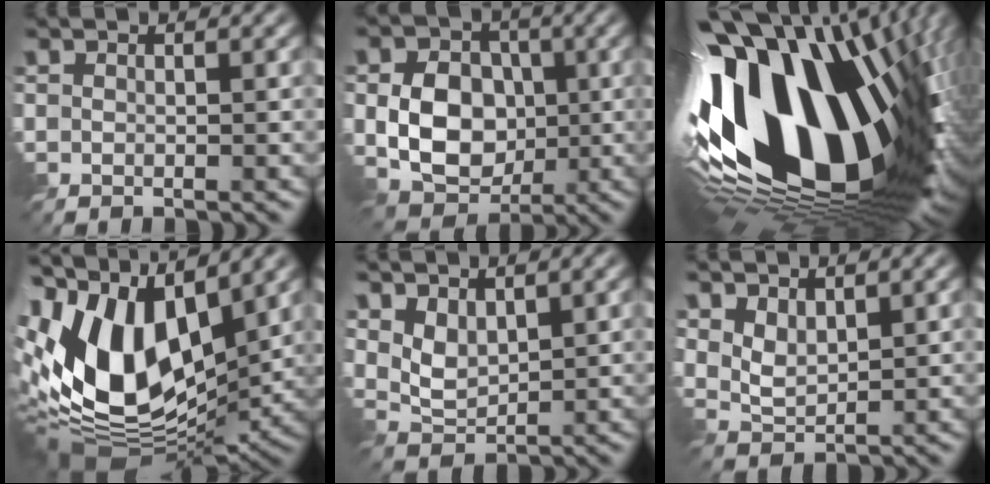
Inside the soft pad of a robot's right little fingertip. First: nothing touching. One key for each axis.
{"total": 7.6, "fx": -0.6, "fy": 5.8, "fz": 4.9, "tx": -0.087, "ty": -0.003, "tz": -0.020}
{"total": 21.6, "fx": 0.0, "fy": 10.7, "fz": 18.8, "tx": -0.347, "ty": -0.038, "tz": -0.005}
{"total": 15.3, "fx": 0.6, "fy": 8.7, "fz": 12.6, "tx": -0.259, "ty": 0.006, "tz": -0.010}
{"total": 3.2, "fx": 1.5, "fy": 1.9, "fz": 2.2, "tx": -0.054, "ty": -0.006, "tz": 0.030}
{"total": 2.8, "fx": 1.4, "fy": 1.6, "fz": 1.8, "tx": -0.045, "ty": -0.005, "tz": 0.030}